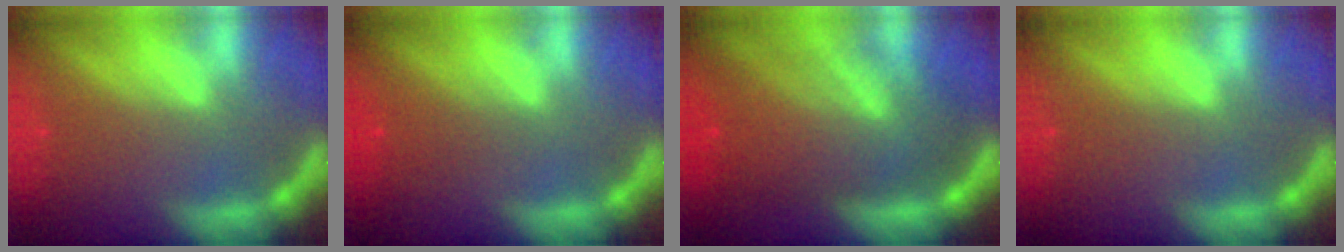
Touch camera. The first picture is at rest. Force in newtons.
{"total": 2.0}
{"total": 10.1}
{"total": 0.0}